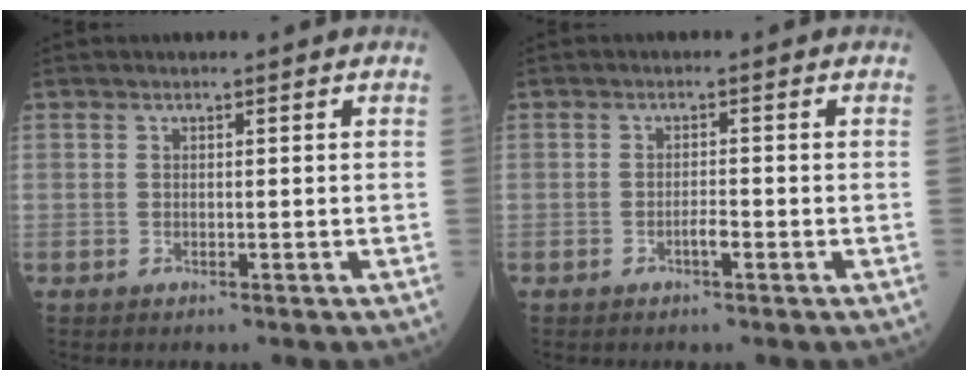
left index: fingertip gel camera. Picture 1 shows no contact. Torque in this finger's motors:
{"motor_torque": [0.24, 0.12, 0.02, 0.01]}